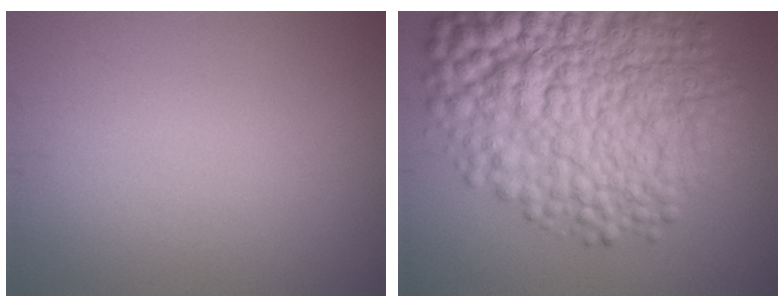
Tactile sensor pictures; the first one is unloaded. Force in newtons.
{"total": 13.8, "press": 13.8, "slide": 0.3}